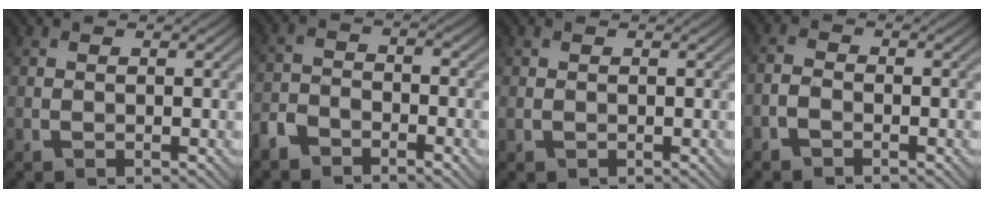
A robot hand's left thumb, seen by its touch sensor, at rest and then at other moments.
{"total": 4.1, "force": [-3.3, 1.5, 1.8], "torque": [-0.036, -0.001, -0.079]}
{"total": 0.6, "force": [-0.1, 0.5, 0.3], "torque": [-0.010, -0.002, -0.001]}
{"total": 1.8, "force": [-1.3, 0.7, 1.0], "torque": [-0.022, 0.002, -0.033]}